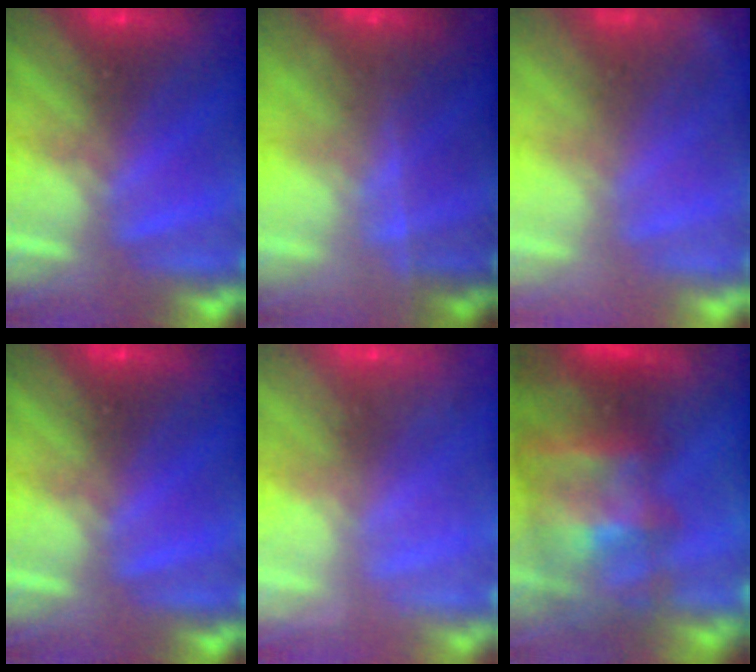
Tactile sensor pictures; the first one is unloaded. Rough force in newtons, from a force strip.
{"total": 9.5}
{"total": 1.6}
{"total": 0.0}
{"total": 2.4}
{"total": 11.5}